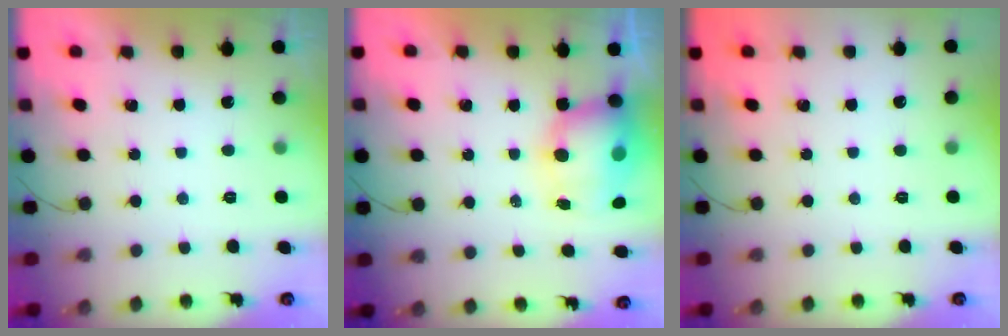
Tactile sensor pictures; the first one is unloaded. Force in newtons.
{"total": 9.9, "press": 9.7, "slide": 2.0}
{"total": 0.0}